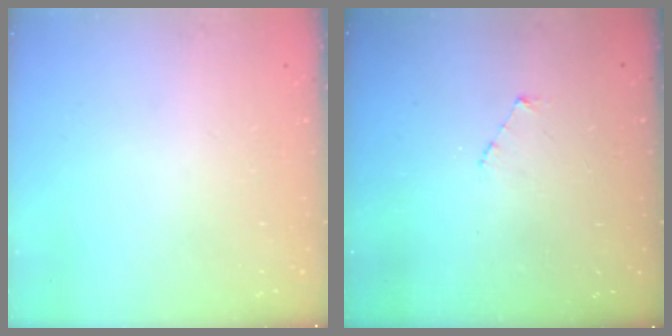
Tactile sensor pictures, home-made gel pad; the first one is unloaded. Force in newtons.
{"total": 3.0, "press": 3.0, "slide": 0.3}